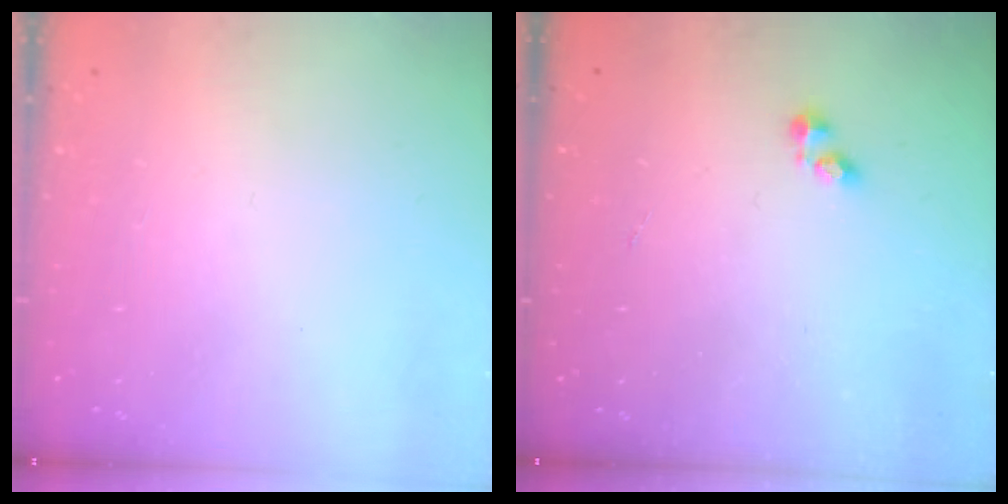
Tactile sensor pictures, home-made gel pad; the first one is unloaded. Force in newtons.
{"total": 2.3, "press": 2.2, "slide": 0.3}